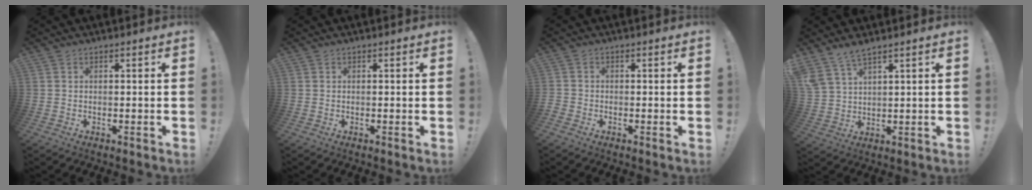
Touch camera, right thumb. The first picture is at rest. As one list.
[{"total": 0.0}, {"total": 1.3, "force": [-0.9, 0.8, 0.5], "torque": [-0.007, 0.004, -0.016]}, {"total": 6.0, "force": [5.2, 1.2, 2.7], "torque": [-0.070, -0.022, 0.103]}]